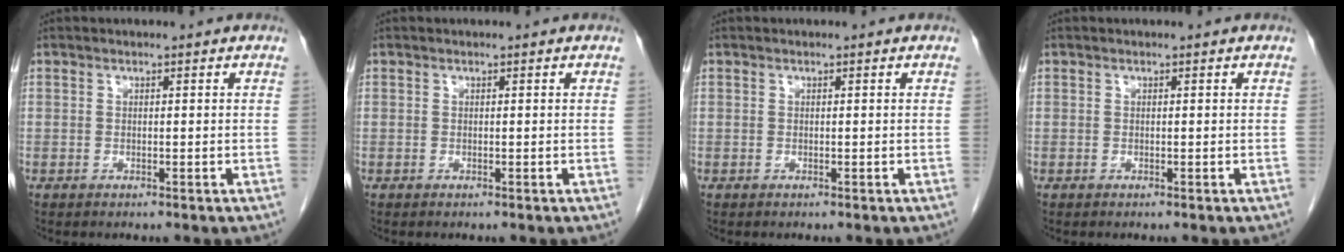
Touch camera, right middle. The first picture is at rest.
{"total": 0.0}
{"total": 0.0}
{"total": 0.0}